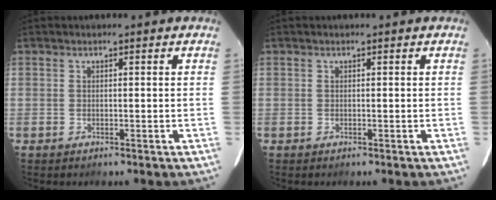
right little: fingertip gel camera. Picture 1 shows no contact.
{"total": 0.0}